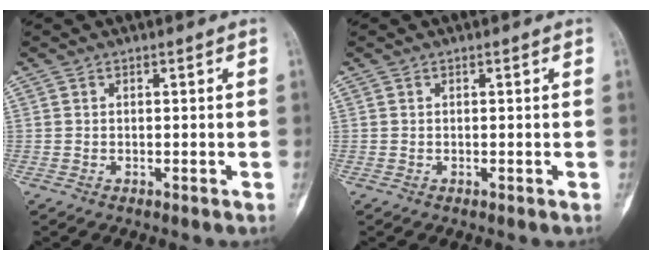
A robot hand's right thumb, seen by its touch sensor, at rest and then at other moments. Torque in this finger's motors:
{"motor_torque": [0.10, -0.10, 0.07, -0.07, 0.01]}